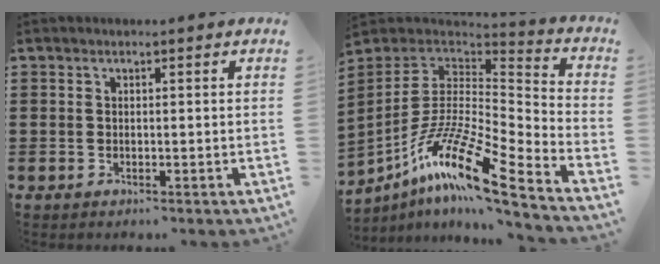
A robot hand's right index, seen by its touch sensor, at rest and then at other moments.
{"total": 15.4, "force": [-9.5, 3.1, 11.7], "torque": [-0.236, 0.006, -0.183]}